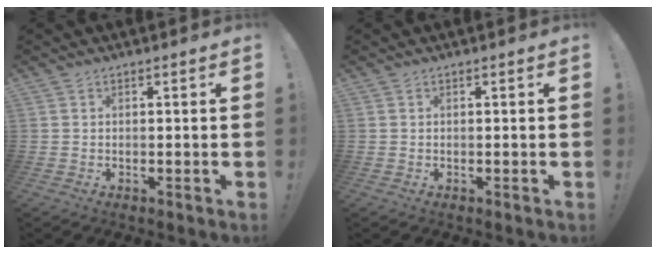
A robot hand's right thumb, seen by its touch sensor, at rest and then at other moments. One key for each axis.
{"total": 0.0}